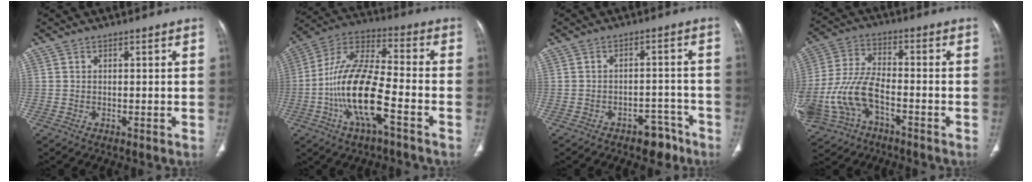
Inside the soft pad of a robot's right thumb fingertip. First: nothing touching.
{"total": 17.0, "force": [-5.6, 5.6, 15.0], "torque": [-0.300, 0.037, -0.107]}
{"total": 5.7, "force": [-4.1, 3.3, 2.3], "torque": [-0.011, 0.038, -0.053]}
{"total": 14.6, "force": [-5.2, 8.3, 10.8], "torque": [-0.240, 0.028, -0.094]}